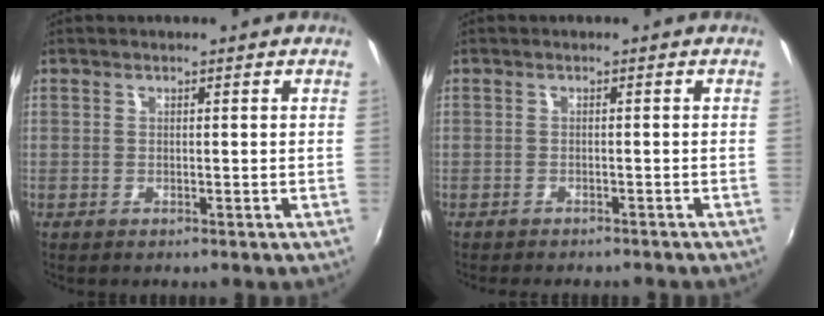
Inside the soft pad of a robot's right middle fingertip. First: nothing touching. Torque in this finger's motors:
{"motor_torque": [0.59, -0.88, 0.00, 0.00]}